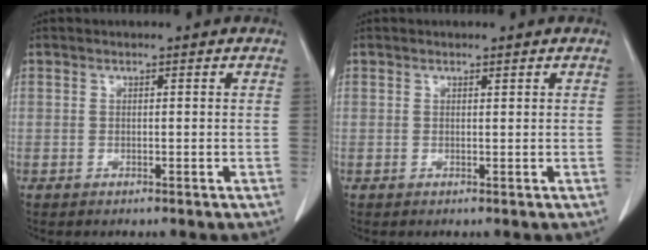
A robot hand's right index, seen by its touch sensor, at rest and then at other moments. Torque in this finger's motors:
{"motor_torque": [-0.19, 0.16, -0.01, -0.01]}